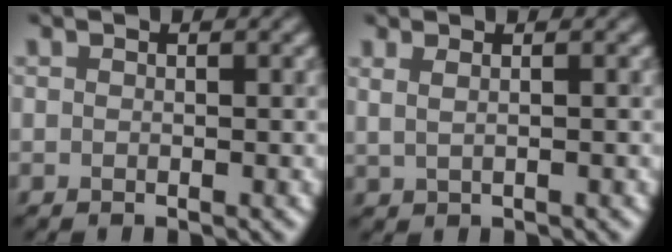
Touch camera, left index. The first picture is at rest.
{"total": 2.3, "force": [1.1, 1.2, 1.6], "torque": [-0.016, 0.006, 0.005]}